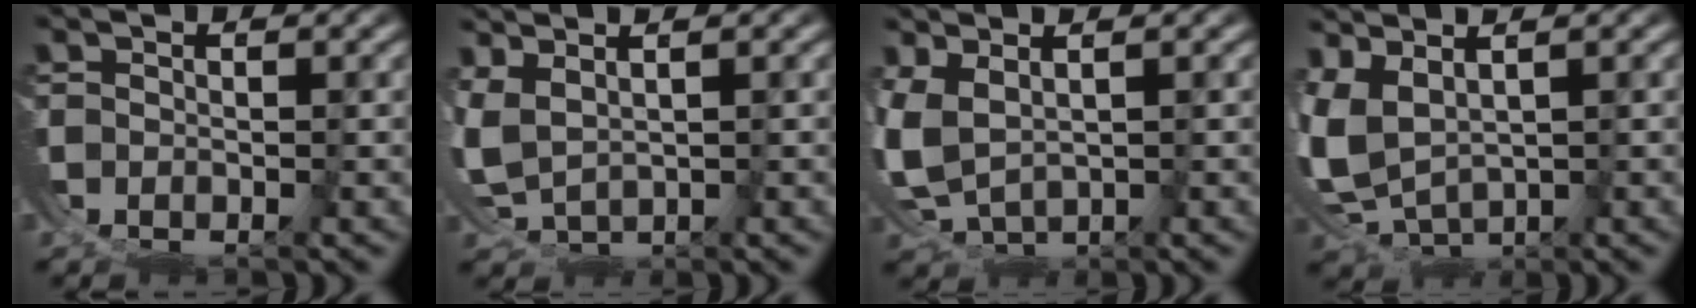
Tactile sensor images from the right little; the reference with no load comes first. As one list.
[{"total": 4.1, "force": [0.4, 3.5, 2.1], "torque": [-0.085, -0.018, 0.021]}, {"total": 4.7, "force": [0.0, 3.9, 2.5], "torque": [-0.100, -0.027, 0.022]}, {"total": 7.8, "force": [-0.4, 6.9, 3.6], "torque": [-0.130, -0.033, 0.004]}]